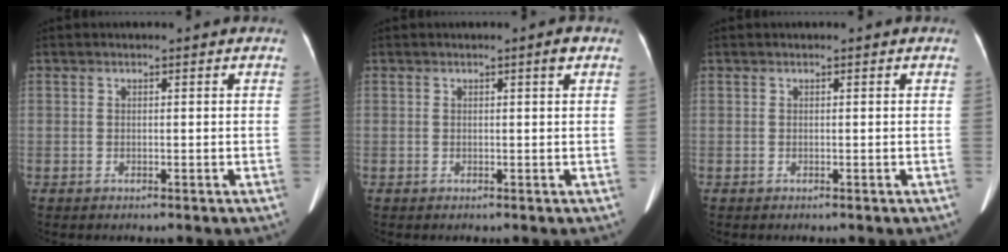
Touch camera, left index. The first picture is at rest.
{"total": 0.8, "force": [0.3, -0.1, 0.8], "torque": [-0.015, -0.003, 0.003]}
{"total": 0.0}